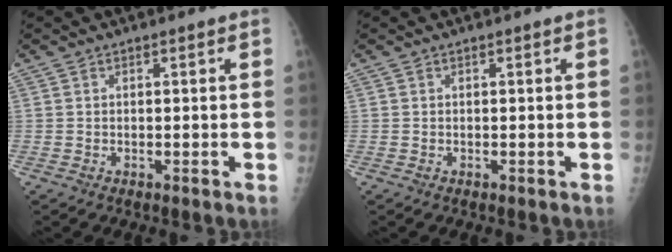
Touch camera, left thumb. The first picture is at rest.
{"total": 0.0}